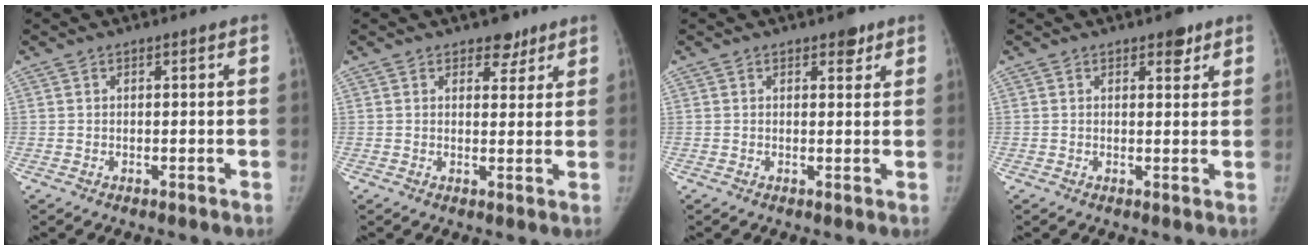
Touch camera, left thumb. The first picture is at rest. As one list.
[{"total": 3.9, "force": [2.8, 2.3, 1.4], "torque": [0.007, -0.016, 0.039]}, {"total": 2.4, "force": [1.6, 1.4, 1.2], "torque": [-0.001, -0.008, 0.020]}, {"total": 2.9, "force": [1.9, 1.5, 1.6], "torque": [-0.006, -0.010, 0.025]}]